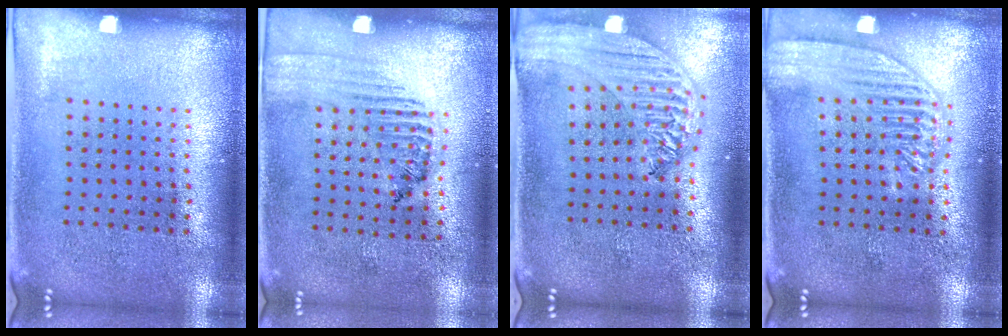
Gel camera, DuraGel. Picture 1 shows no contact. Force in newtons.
{"total": 1.6, "press": 1.2, "slide": 1.0}
{"total": 2.3, "press": 2.0, "slide": 1.1}
{"total": 2.0, "press": 2.0, "slide": 0.2}